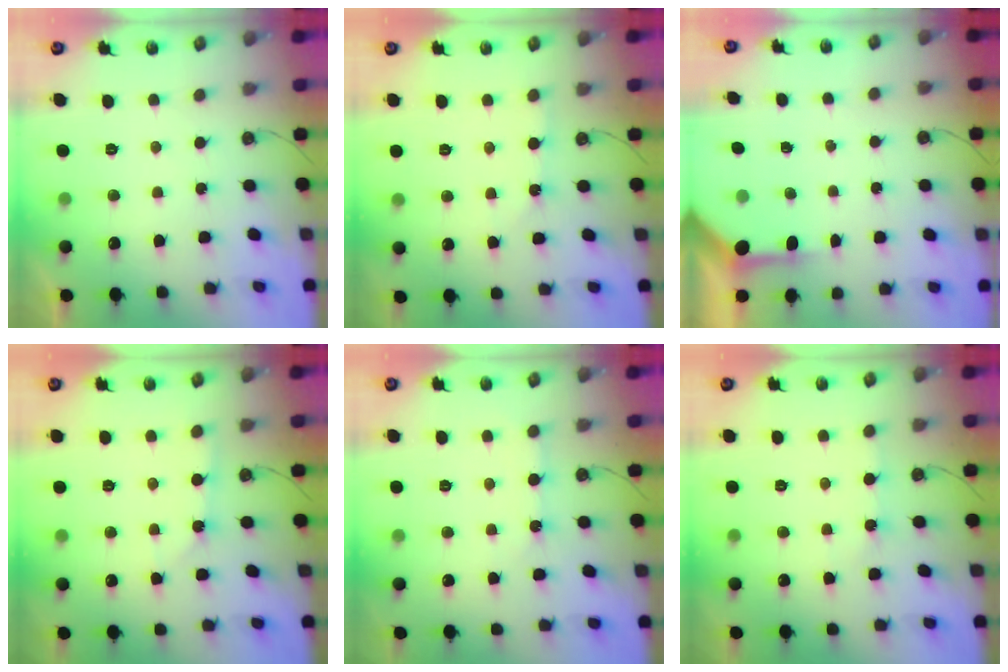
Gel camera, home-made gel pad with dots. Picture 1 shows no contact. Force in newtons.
{"total": 4.9, "press": 4.9, "slide": 0.5}
{"total": 3.4, "press": 3.4, "slide": 0.3}
{"total": 2.3, "press": 2.3, "slide": 0.3}
{"total": 5.5, "press": 5.4, "slide": 0.8}
{"total": 3.9, "press": 3.9, "slide": 0.5}